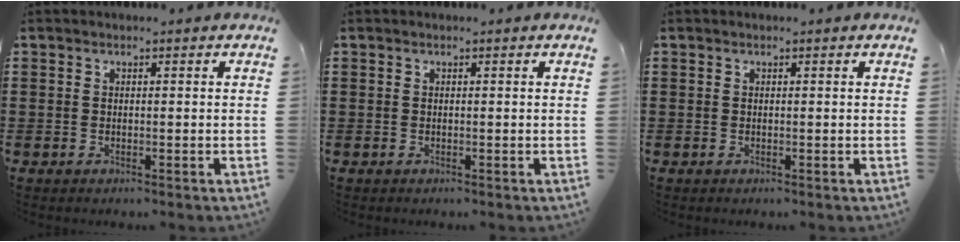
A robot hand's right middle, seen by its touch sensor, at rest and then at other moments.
{"total": 0.0}
{"total": 0.0}